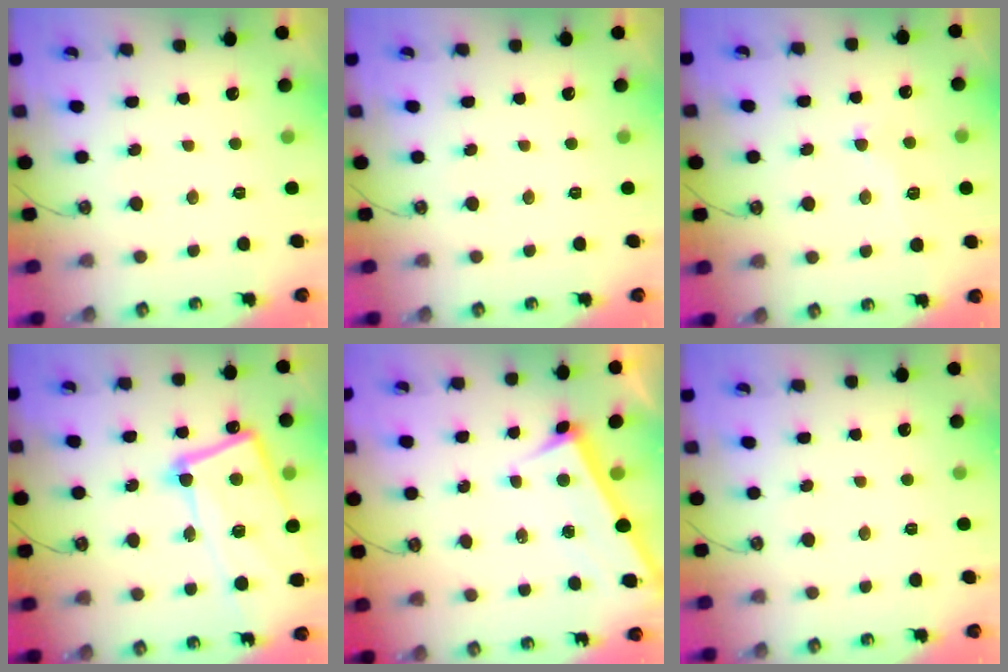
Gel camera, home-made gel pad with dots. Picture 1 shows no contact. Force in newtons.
{"total": 0.0}
{"total": 1.6, "press": 1.4, "slide": 0.7}
{"total": 17.8, "press": 17.6, "slide": 2.5}
{"total": 3.1, "press": 3.1, "slide": 0.0}
{"total": 0.0}